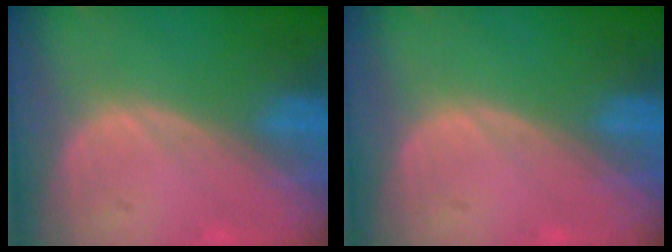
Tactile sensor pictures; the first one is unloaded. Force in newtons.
{"total": 0.0}